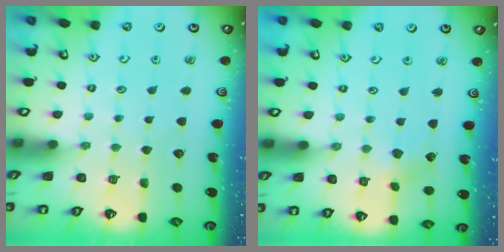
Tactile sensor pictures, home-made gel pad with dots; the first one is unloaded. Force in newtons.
{"total": 2.7, "press": 2.7, "slide": 0.4}